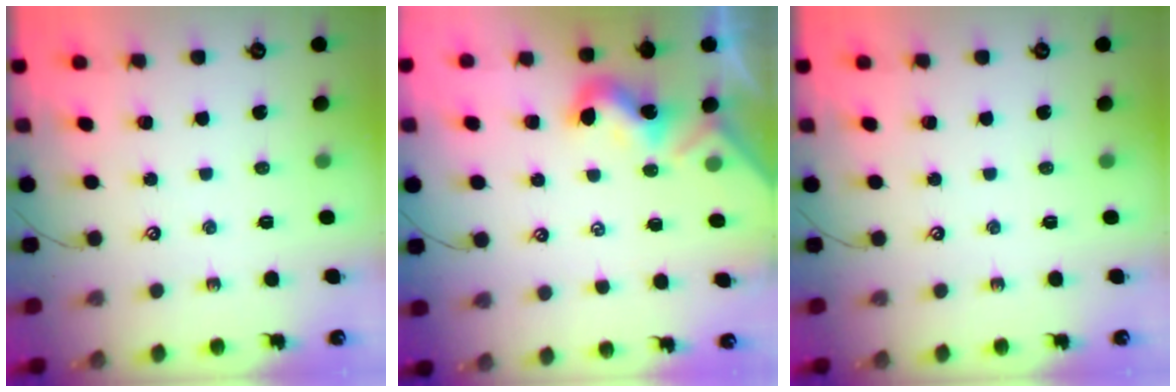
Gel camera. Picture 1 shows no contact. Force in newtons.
{"total": 2.0, "press": 1.9, "slide": 0.5}
{"total": 0.0}